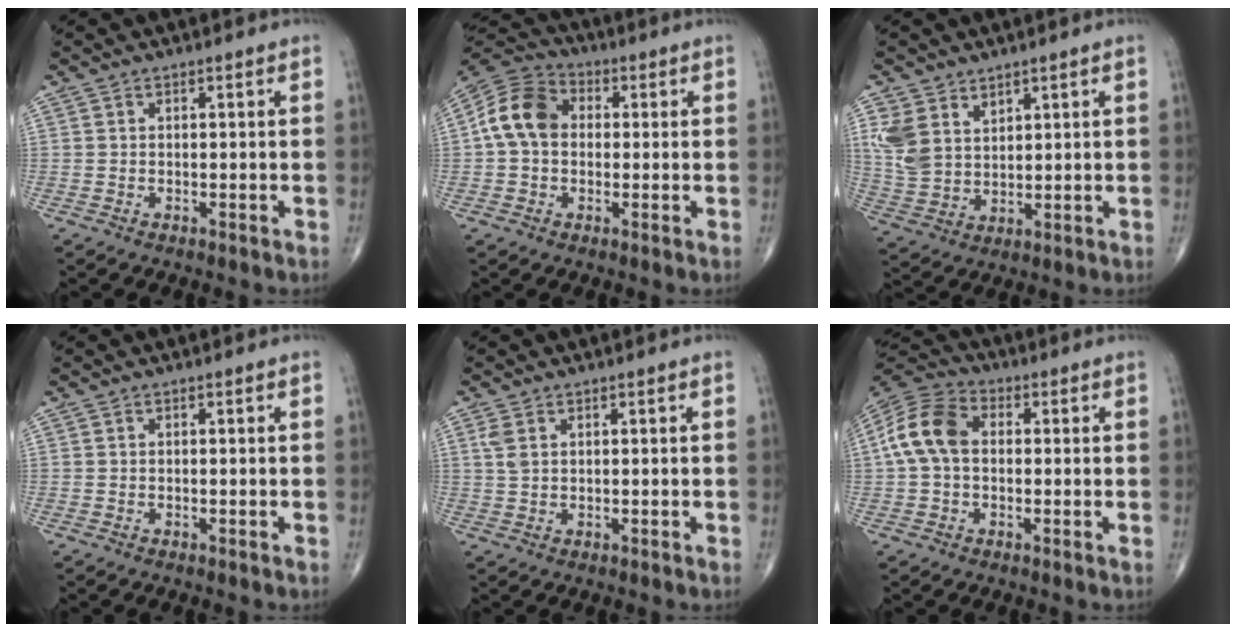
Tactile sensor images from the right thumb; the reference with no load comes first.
{"total": 10.6, "force": [0.6, 8.0, 6.9], "torque": [-0.122, 0.030, -0.003]}
{"total": 8.2, "force": [4.1, 5.7, 4.2], "torque": [-0.075, -0.017, 0.099]}
{"total": 0.0}
{"total": 2.4, "force": [1.0, 1.3, 1.7], "torque": [-0.041, 0.007, 0.028]}
{"total": 10.8, "force": [0.7, 7.5, 7.8], "torque": [-0.156, 0.032, 0.001]}